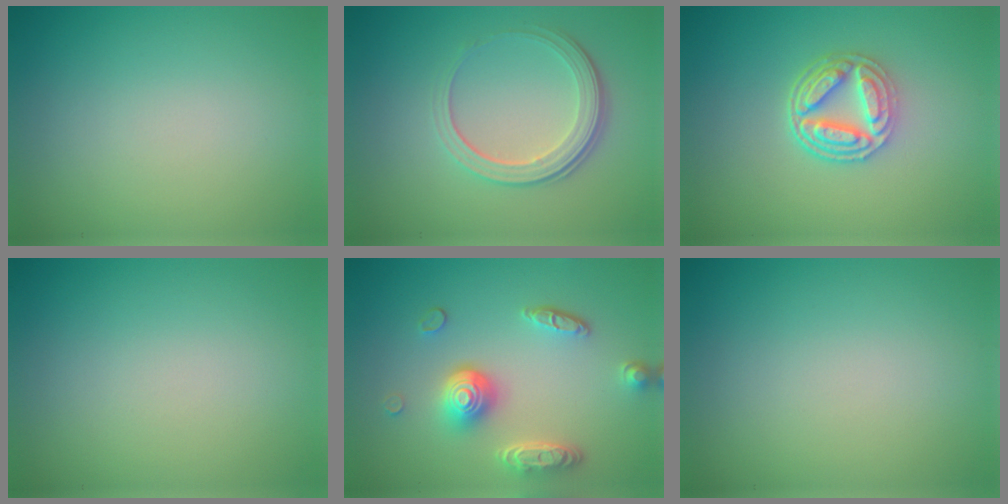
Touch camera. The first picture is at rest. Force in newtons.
{"total": 3.9, "press": 2.8, "slide": 2.8}
{"total": 4.6, "press": 3.7, "slide": 2.7}
{"total": 0.0}
{"total": 4.9, "press": 3.7, "slide": 3.2}
{"total": 0.0}